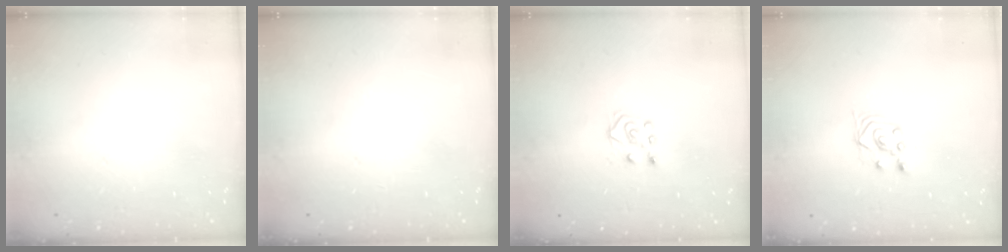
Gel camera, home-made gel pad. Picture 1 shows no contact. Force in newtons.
{"total": 0.0}
{"total": 5.2, "press": 5.2, "slide": 0.4}
{"total": 2.5, "press": 2.2, "slide": 1.2}